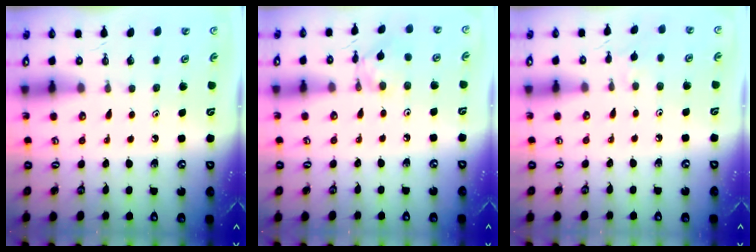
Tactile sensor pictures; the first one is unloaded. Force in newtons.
{"total": 3.7, "press": 3.7, "slide": 0.3}
{"total": 2.3, "press": 2.3, "slide": 0.6}